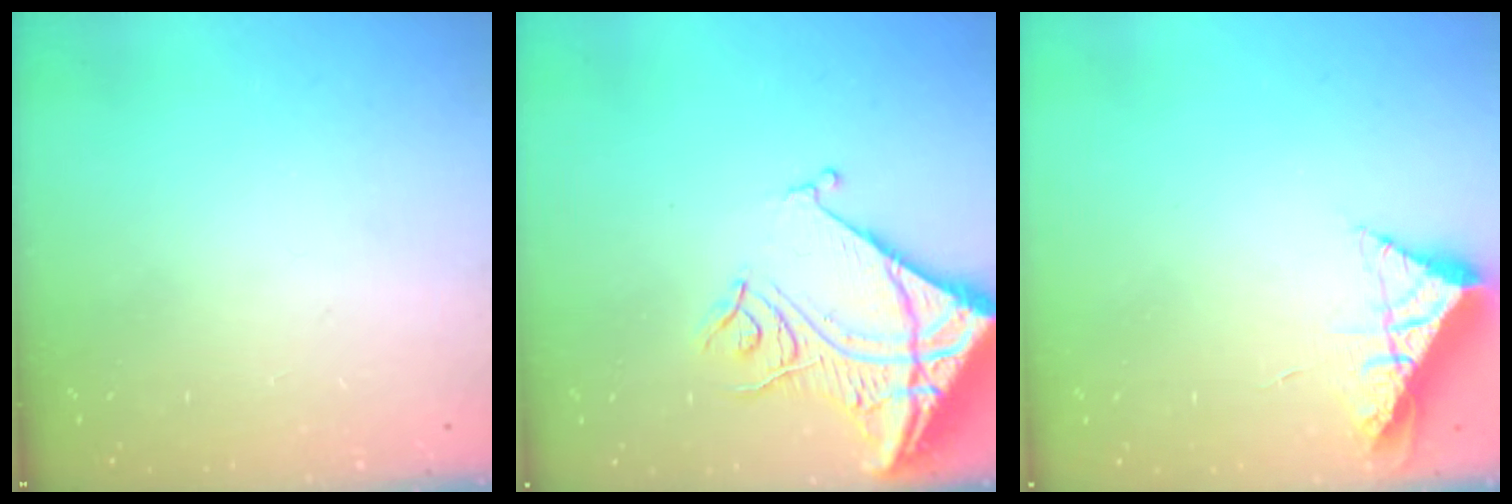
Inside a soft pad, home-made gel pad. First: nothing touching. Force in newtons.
{"total": 16.8, "press": 16.6, "slide": 2.1}
{"total": 8.2, "press": 8.2, "slide": 0.3}